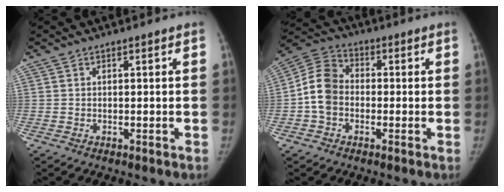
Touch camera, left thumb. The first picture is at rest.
{"total": 8.8, "force": [-1.2, 6.9, 5.2], "torque": [-0.094, 0.028, -0.038]}